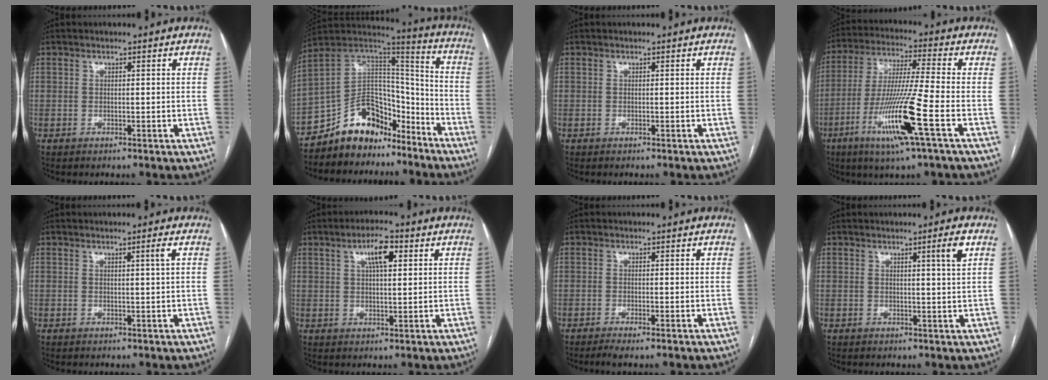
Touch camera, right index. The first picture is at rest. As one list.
[{"total": 14.6, "force": [-11.3, 7.7, 5.1], "torque": [-0.081, 0.072, -0.199]}, {"total": 0.0}, {"total": 14.4, "force": [-5.8, -1.0, 13.2], "torque": [-0.269, -0.021, -0.111]}, {"total": 1.2, "force": [0.4, -0.5, 1.0], "torque": [-0.020, -0.003, 0.011]}, {"total": 5.4, "force": [2.2, 1.5, 4.7], "torque": [-0.085, 0.011, 0.038]}, {"total": 2.2, "force": [-1.6, 0.0, 1.6], "torque": [-0.025, -0.004, -0.028]}, {"total": 2.7, "force": [1.2, -0.7, 2.3], "torque": [-0.033, -0.008, 0.021]}]